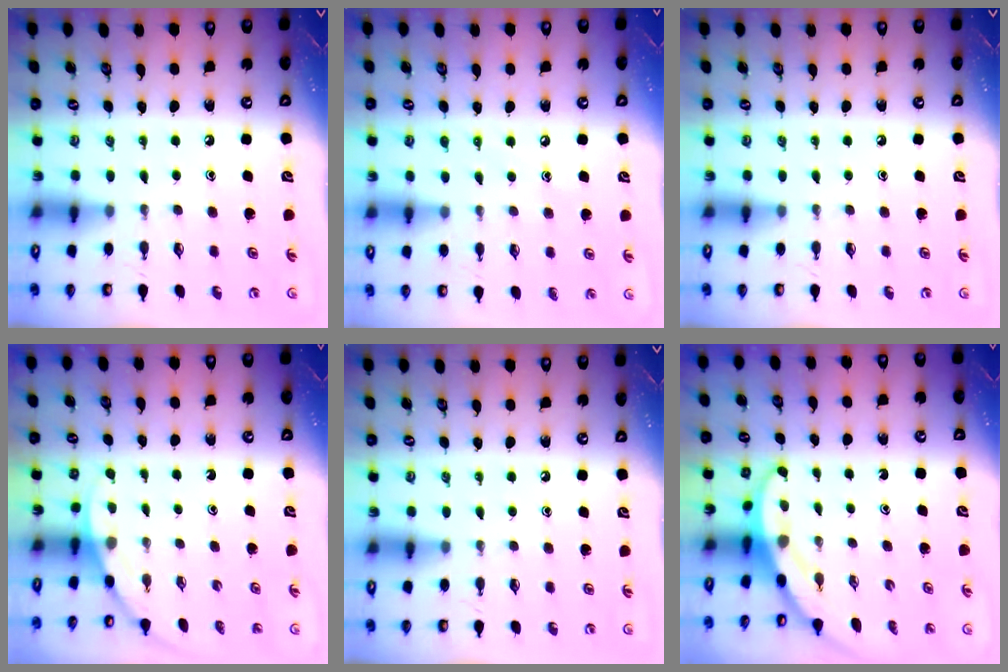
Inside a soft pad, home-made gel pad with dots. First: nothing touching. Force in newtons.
{"total": 4.9, "press": 4.9, "slide": 0.2}
{"total": 0.0}
{"total": 3.2, "press": 3.2, "slide": 0.2}
{"total": 0.0}
{"total": 3.3, "press": 3.3, "slide": 0.2}